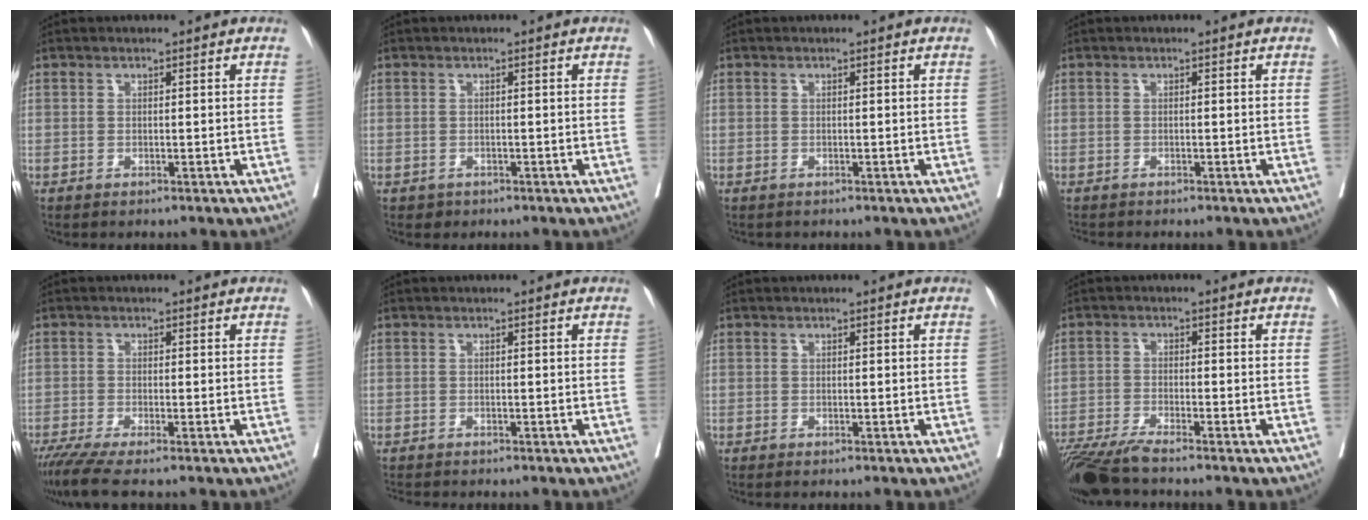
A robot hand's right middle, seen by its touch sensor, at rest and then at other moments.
{"total": 1.1, "force": [-0.6, 0.8, 0.1], "torque": [-0.006, 0.002, -0.007]}
{"total": 0.0}
{"total": 1.9, "force": [-1.7, 0.2, 0.6], "torque": [-0.020, -0.007, -0.026]}
{"total": 4.8, "force": [-3.7, 0.0, 3.1], "torque": [-0.054, -0.014, -0.069]}
{"total": 3.0, "force": [-2.7, 0.4, 1.0], "torque": [-0.022, -0.009, -0.042]}
{"total": 0.6, "force": [-0.5, -0.1, 0.3], "torque": [-0.002, 0.000, -0.010]}
{"total": 7.4, "force": [-6.4, -0.7, 3.7], "torque": [-0.054, -0.025, -0.116]}